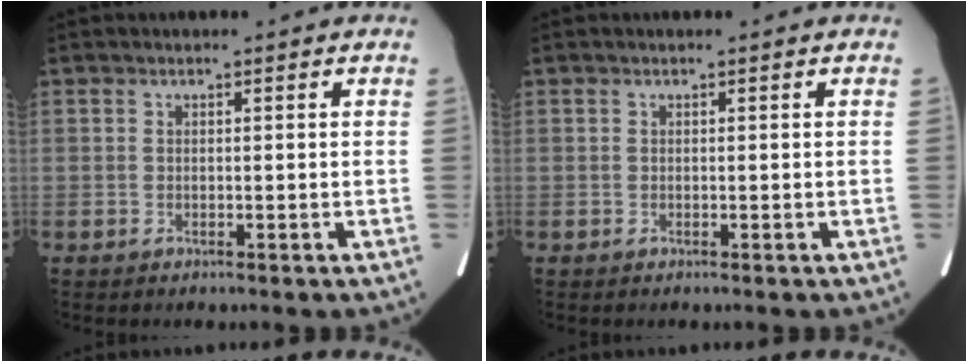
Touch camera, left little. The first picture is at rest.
{"total": 0.0}